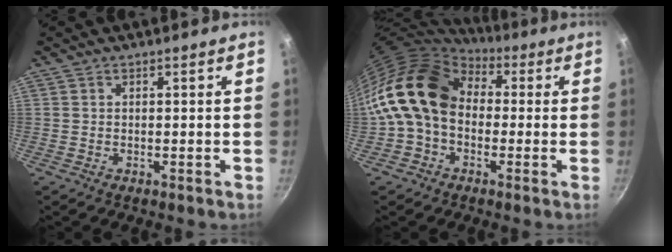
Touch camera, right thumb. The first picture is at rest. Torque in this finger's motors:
{"motor_torque": [2.52, 2.49, 1.31, -1.16, 0.29]}